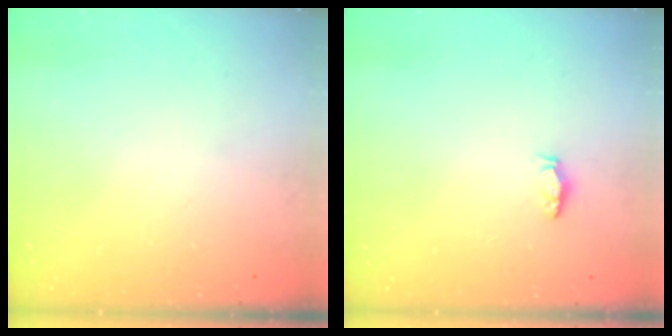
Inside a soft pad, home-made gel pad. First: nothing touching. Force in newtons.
{"total": 3.4, "press": 2.6, "slide": 2.1}